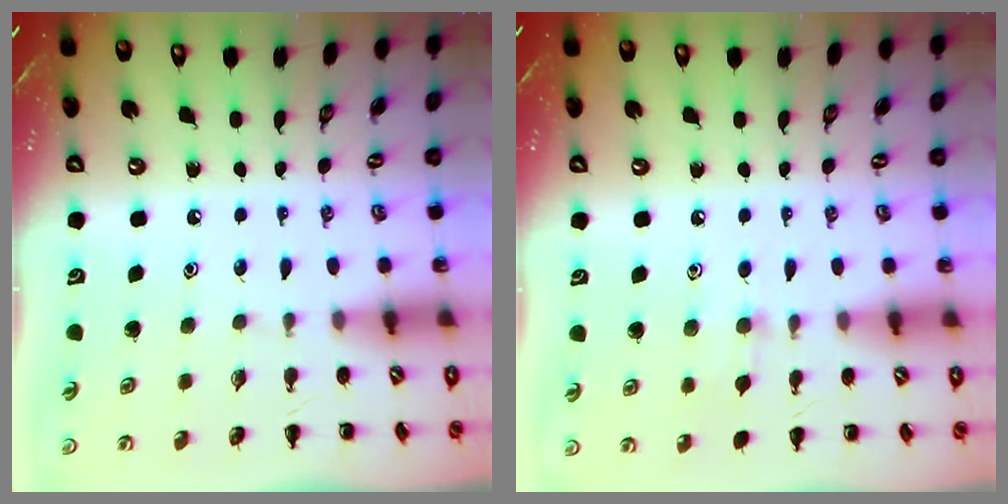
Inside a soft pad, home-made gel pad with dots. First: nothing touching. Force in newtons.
{"total": 6.1, "press": 5.6, "slide": 2.2}